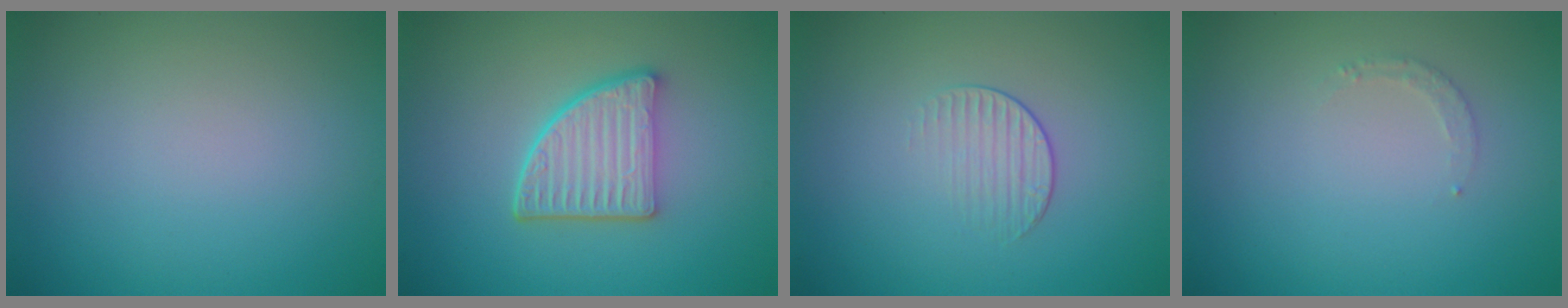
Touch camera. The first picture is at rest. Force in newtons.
{"total": 4.9, "press": 3.8, "slide": 3.1}
{"total": 1.5, "press": 0.7, "slide": 1.3}
{"total": 0.9, "press": 0.9, "slide": 0.2}